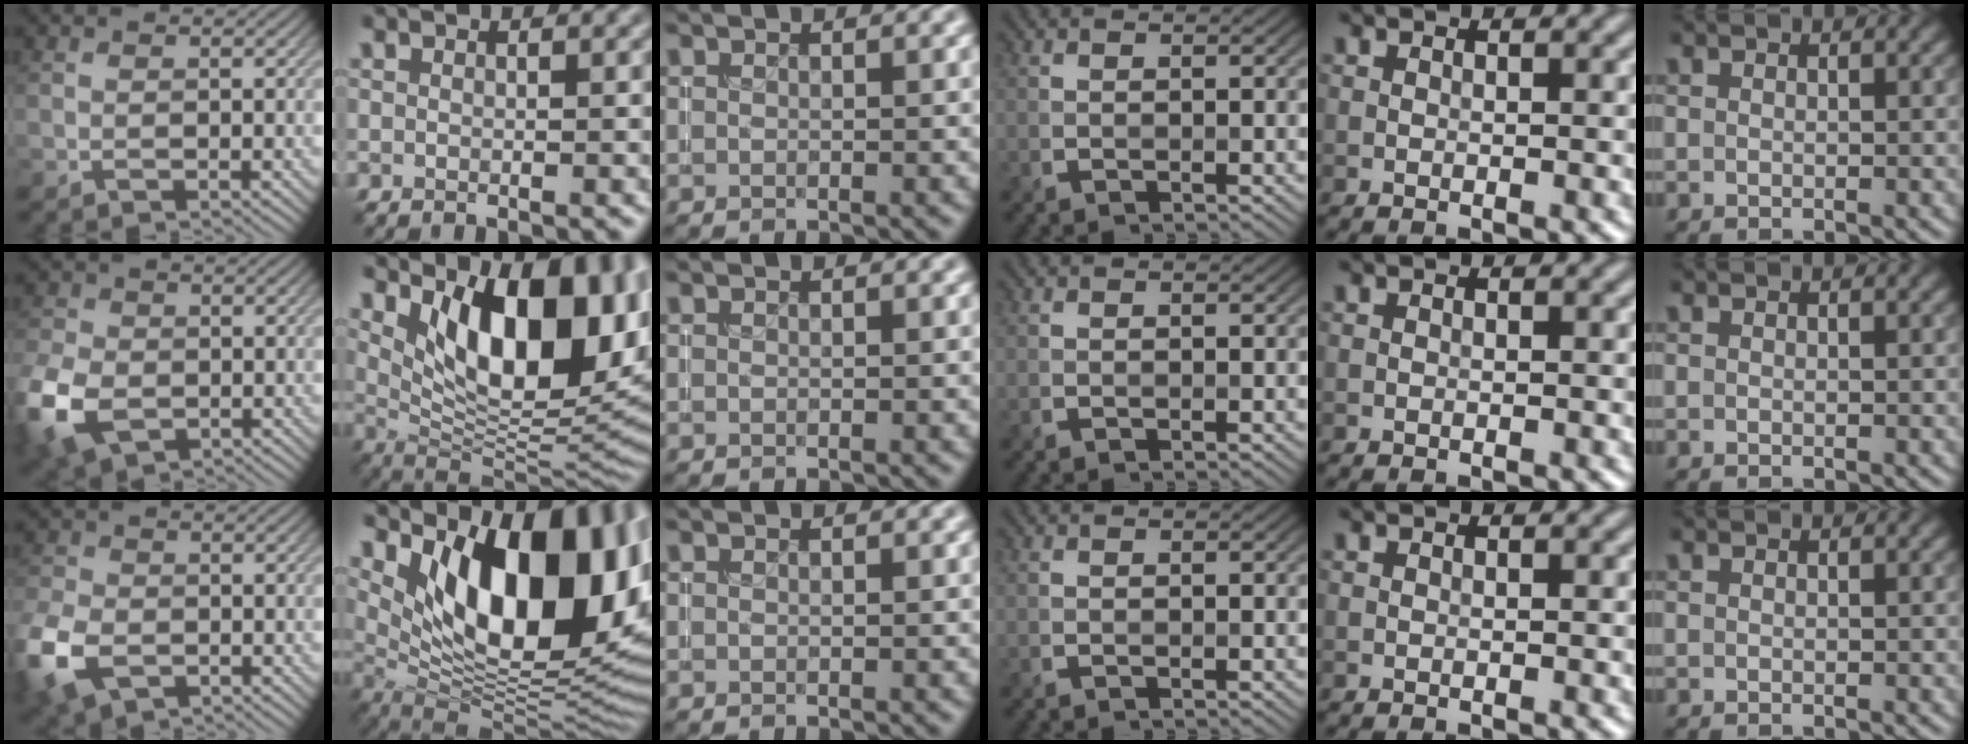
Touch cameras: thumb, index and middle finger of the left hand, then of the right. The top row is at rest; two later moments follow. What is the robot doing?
{"motion": "insert", "object": "coin"}